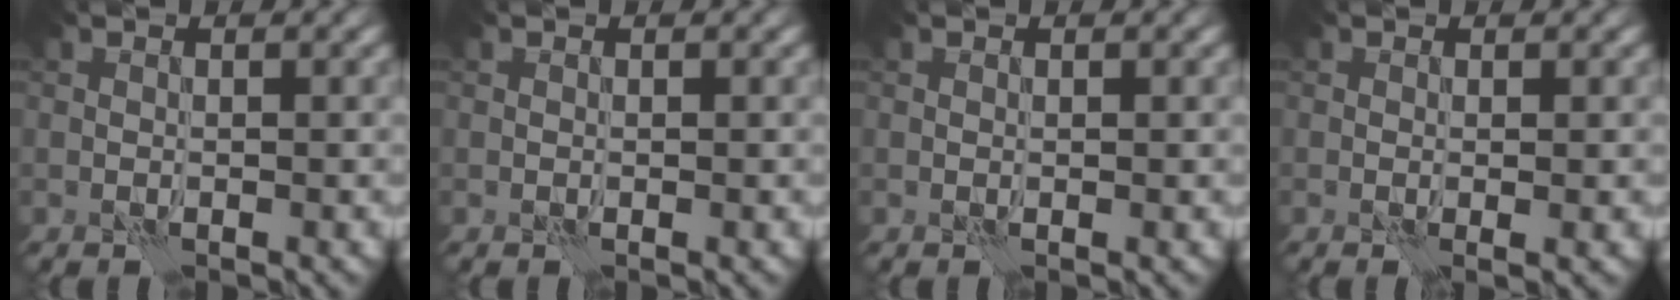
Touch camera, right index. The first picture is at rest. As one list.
[{"total": 0.0}, {"total": 0.0}, {"total": 1.0, "force": [-0.1, 0.1, 1.0], "torque": [-0.017, -0.002, -0.003]}]